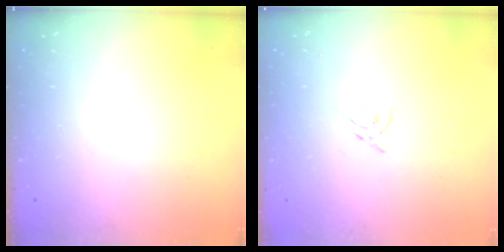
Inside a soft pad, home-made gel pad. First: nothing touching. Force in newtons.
{"total": 2.3, "press": 2.2, "slide": 0.6}